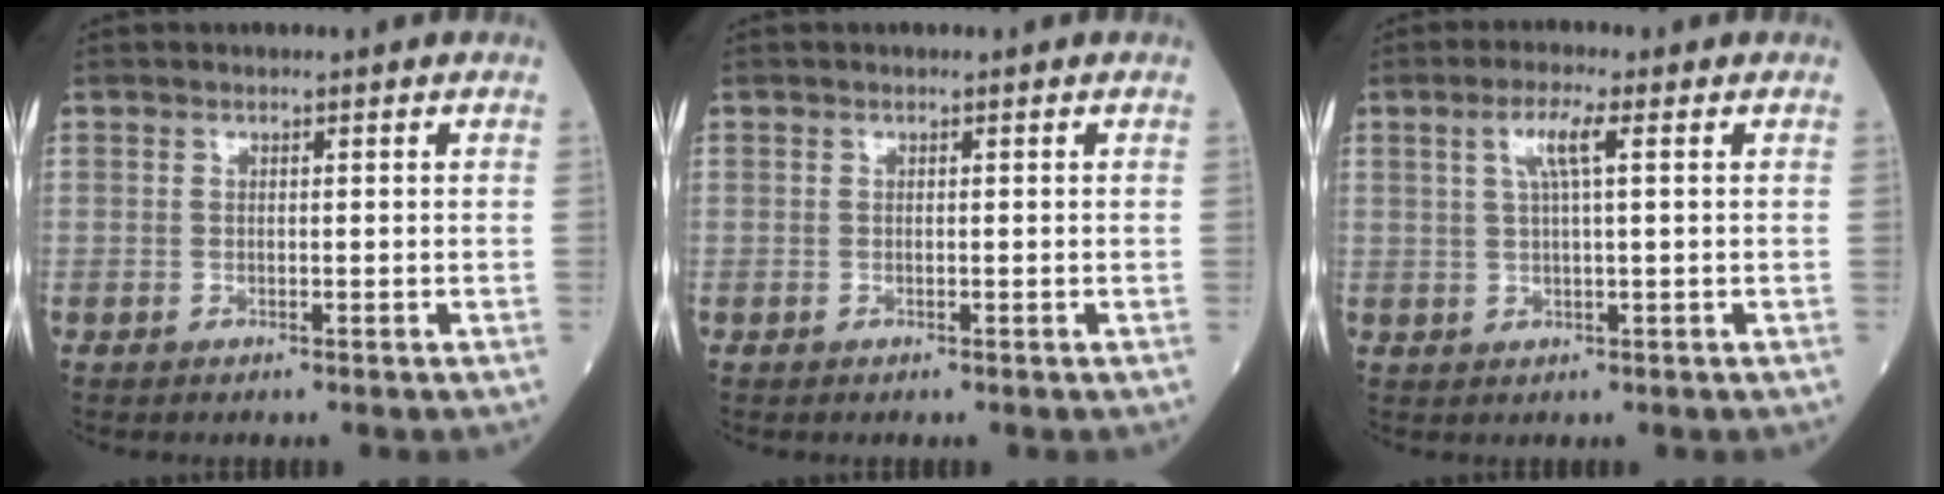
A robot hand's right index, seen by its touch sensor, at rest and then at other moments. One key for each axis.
{"total": 0.0}
{"total": 4.2, "fx": 1.4, "fy": 0.1, "fz": 3.9, "tx": -0.080, "ty": 0.008, "tz": 0.028}